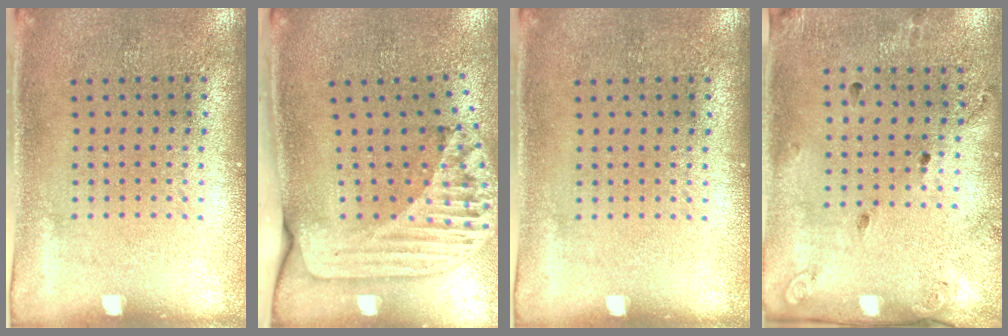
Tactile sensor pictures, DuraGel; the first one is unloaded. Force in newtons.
{"total": 2.4, "press": 1.7, "slide": 1.7}
{"total": 0.0}
{"total": 1.8, "press": 1.2, "slide": 1.3}